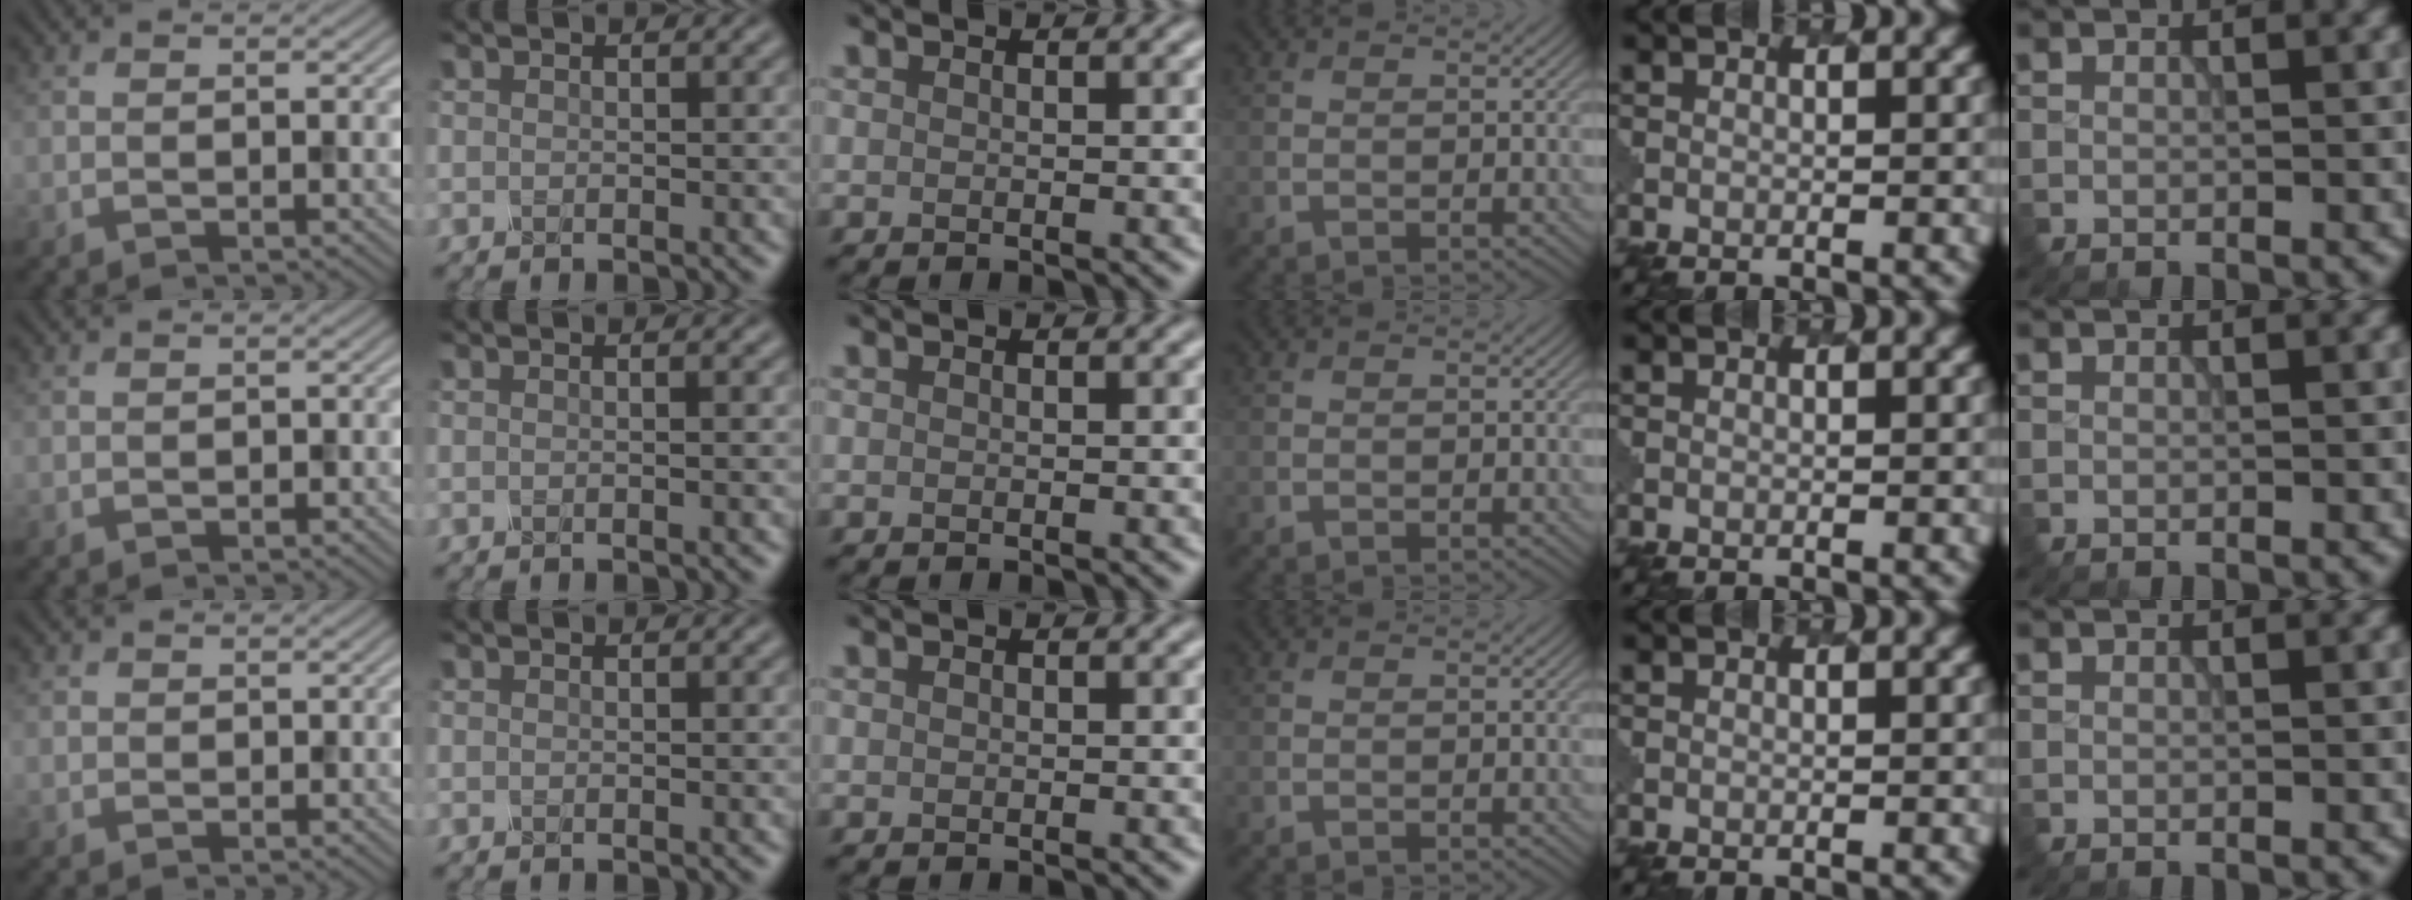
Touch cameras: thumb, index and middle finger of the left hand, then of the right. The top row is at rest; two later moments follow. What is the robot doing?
{"motion": "dispense", "object": "spray bottle"}